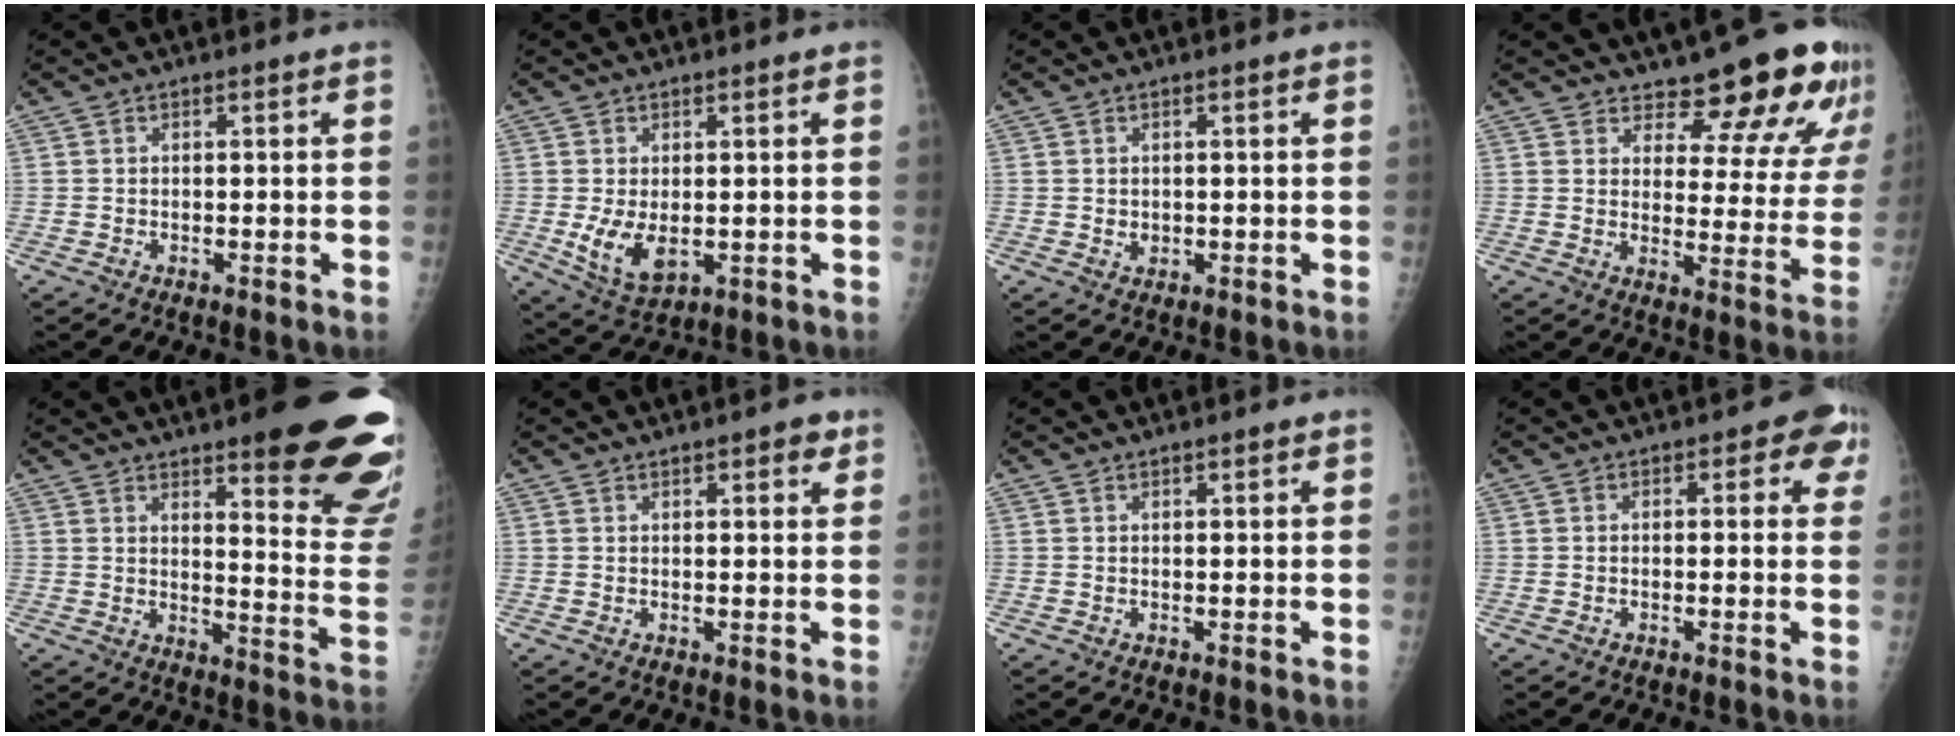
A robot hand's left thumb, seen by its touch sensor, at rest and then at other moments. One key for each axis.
{"total": 6.6, "fx": -0.3, "fy": 3.8, "fz": 5.4, "tx": -0.090, "ty": -0.019, "tz": 0.010}
{"total": 1.2, "fx": 0.4, "fy": 1.0, "fz": 0.7, "tx": -0.007, "ty": -0.003, "tz": 0.010}
{"total": 15.9, "fx": 13.5, "fy": 5.2, "fz": 6.6, "tx": -0.035, "ty": -0.099, "tz": 0.157}
{"total": 23.3, "fx": 14.6, "fy": 4.9, "fz": 17.4, "tx": -0.179, "ty": -0.081, "tz": 0.186}
{"total": 3.2, "fx": 2.0, "fy": 1.2, "fz": 2.1, "tx": -0.016, "ty": -0.007, "tz": 0.023}
{"total": 0.9, "fx": 0.7, "fy": 0.3, "fz": 0.5, "tx": -0.006, "ty": -0.001, "tz": 0.009}
{"total": 4.1, "fx": 1.6, "fy": 2.5, "fz": 2.8, "tx": 0.006, "ty": 0.001, "tz": 0.006}